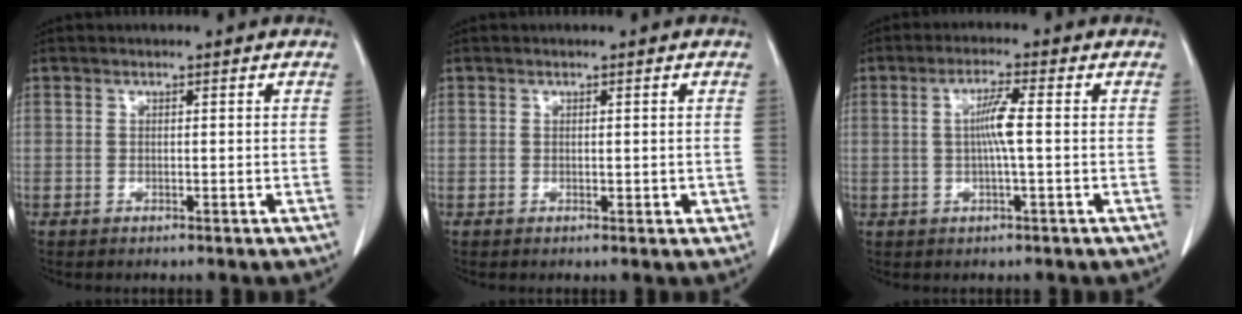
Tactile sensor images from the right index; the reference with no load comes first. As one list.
[{"total": 1.4, "force": [0.0, 0.9, 1.1], "torque": [-0.013, -0.003, 0.002]}, {"total": 4.4, "force": [0.1, -0.1, 4.4], "torque": [-0.083, 0.003, 0.003]}]